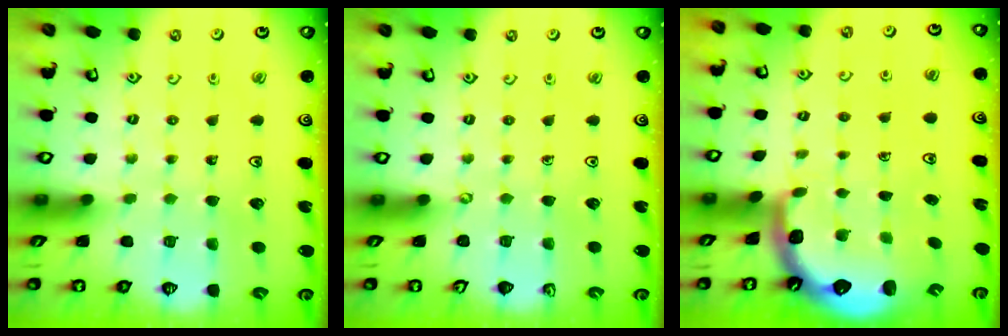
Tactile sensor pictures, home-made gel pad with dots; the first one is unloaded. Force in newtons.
{"total": 0.0}
{"total": 1.9, "press": 1.7, "slide": 0.6}